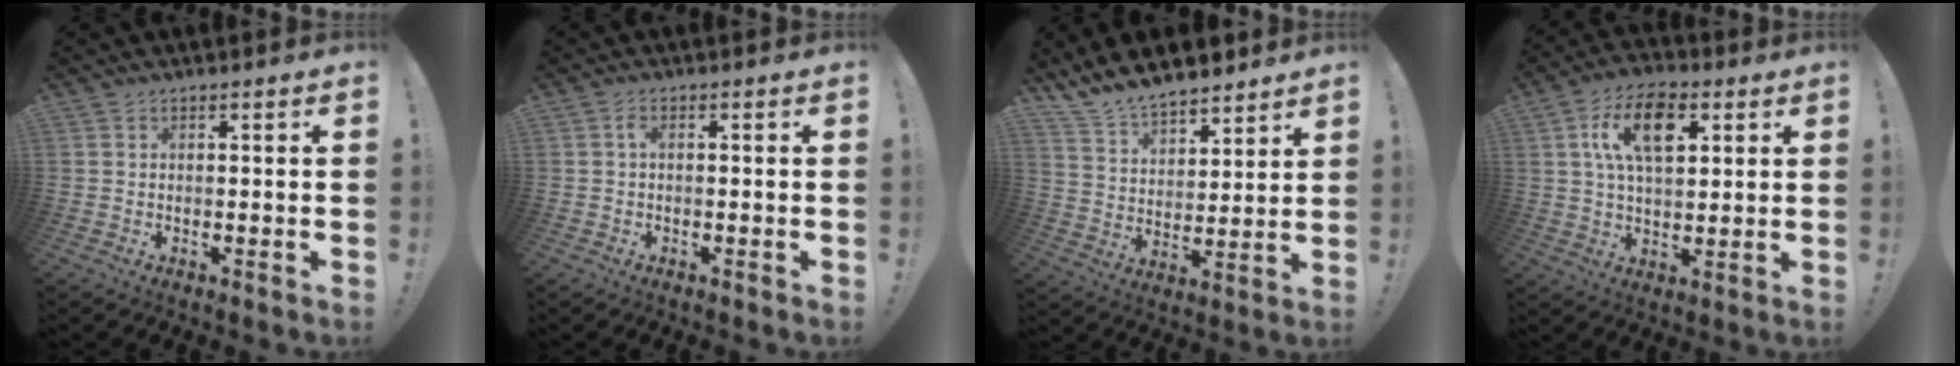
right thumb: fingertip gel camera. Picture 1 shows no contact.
{"total": 1.6, "force": [0.0, 0.5, 1.5], "torque": [-0.035, 0.007, -0.001]}
{"total": 10.1, "force": [9.3, 3.3, 2.1], "torque": [-0.068, -0.079, 0.177]}
{"total": 14.7, "force": [5.1, 8.3, 11.0], "torque": [-0.172, 0.006, 0.092]}